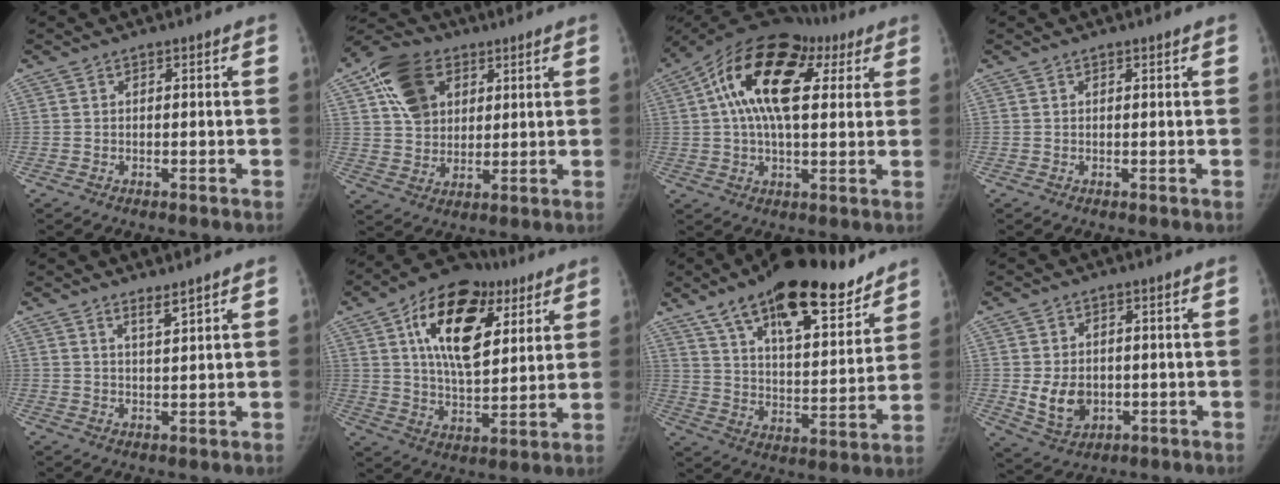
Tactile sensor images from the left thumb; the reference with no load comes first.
{"total": 13.2, "force": [5.3, 9.8, 7.2], "torque": [-0.108, -0.003, 0.093]}
{"total": 19.4, "force": [6.0, 10.6, 15.1], "torque": [-0.247, 0.029, 0.086]}
{"total": 0.0}
{"total": 2.5, "force": [2.0, 0.2, 1.4], "torque": [-0.022, -0.022, 0.038]}
{"total": 21.3, "force": [8.4, 11.9, 15.6], "torque": [-0.216, -0.020, 0.132]}
{"total": 23.3, "force": [16.7, 8.1, 14.1], "torque": [-0.182, -0.068, 0.268]}
{"total": 7.5, "force": [-0.7, 5.8, 4.8], "torque": [-0.058, -0.007, 0.004]}